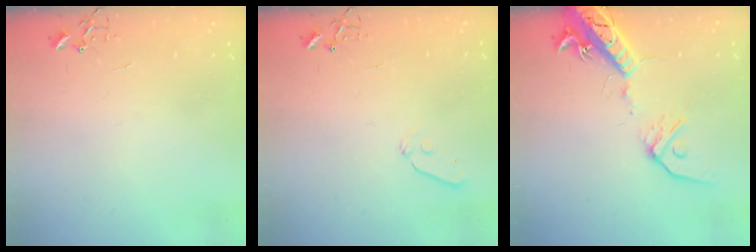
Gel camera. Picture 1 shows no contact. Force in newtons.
{"total": 4.9, "press": 4.8, "slide": 0.7}
{"total": 16.6, "press": 16.3, "slide": 3.5}